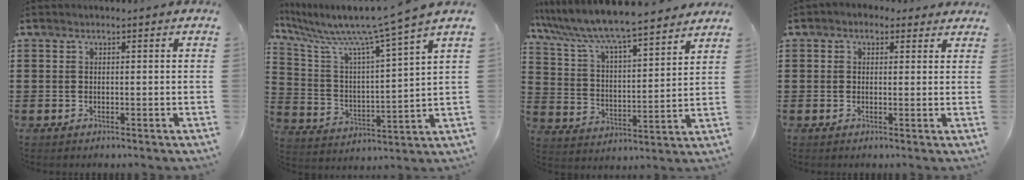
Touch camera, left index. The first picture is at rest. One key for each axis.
{"total": 8.2, "fx": 6.9, "fy": -1.1, "fz": 4.2, "tx": -0.115, "ty": -0.060, "tz": 0.105}
{"total": 7.1, "fx": 6.6, "fy": 0.0, "fz": 2.6, "tx": -0.081, "ty": -0.047, "tz": 0.108}
{"total": 1.7, "fx": 1.0, "fy": 1.3, "fz": 0.5, "tx": -0.007, "ty": 0.006, "tz": 0.016}